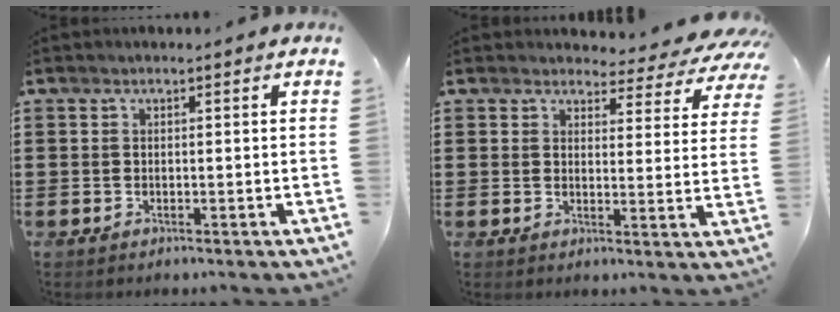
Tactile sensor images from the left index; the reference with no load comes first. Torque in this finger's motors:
{"motor_torque": [1.18, -0.95, 0.23, 0.03]}